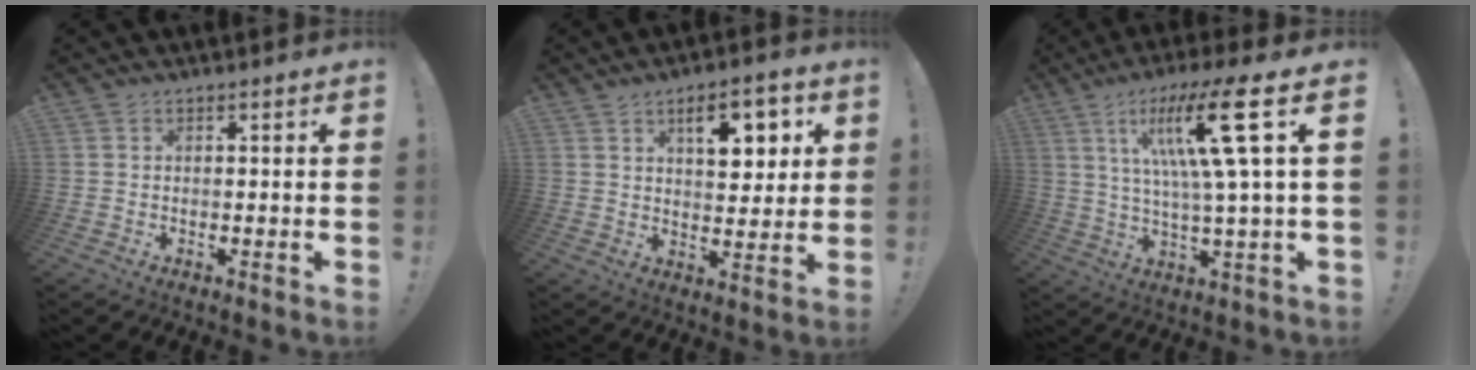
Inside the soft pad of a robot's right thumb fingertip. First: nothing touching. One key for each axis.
{"total": 10.3, "fx": 4.8, "fy": 4.6, "fz": 7.9, "tx": -0.098, "ty": -0.014, "tz": 0.077}
{"total": 18.3, "fx": 5.9, "fy": 1.2, "fz": 17.2, "tx": -0.303, "ty": -0.015, "tz": 0.068}